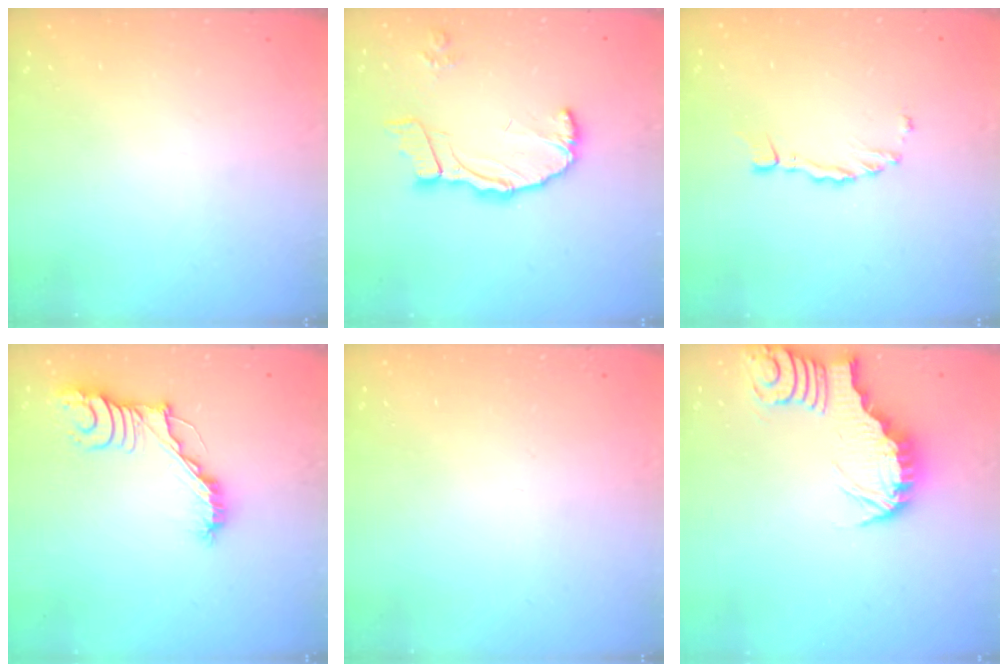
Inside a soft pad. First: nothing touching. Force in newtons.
{"total": 11.9, "press": 11.8, "slide": 0.9}
{"total": 2.1, "press": 2.1, "slide": 0.2}
{"total": 13.4, "press": 13.4, "slide": 0.3}
{"total": 0.0}
{"total": 3.1, "press": 3.1, "slide": 0.3}